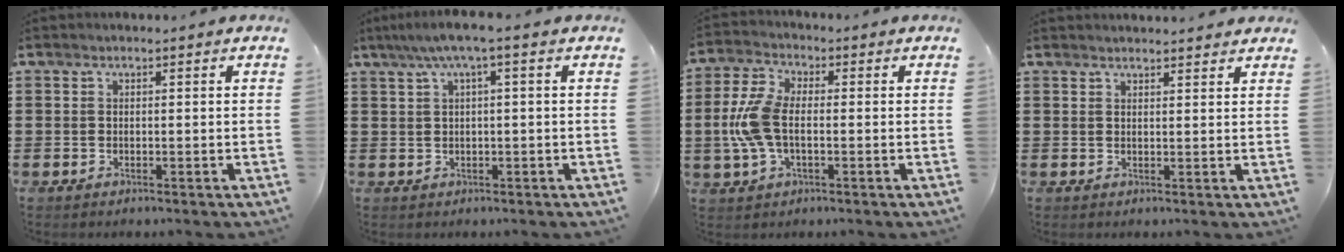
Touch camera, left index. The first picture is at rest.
{"total": 3.1, "force": [0.4, 0.2, 3.1], "torque": [-0.058, 0.001, 0.004]}
{"total": 8.3, "force": [-0.8, 4.3, 7.1], "torque": [-0.174, -0.003, -0.022]}
{"total": 1.7, "force": [1.7, 0.0, 0.3], "torque": [-0.009, -0.001, 0.034]}